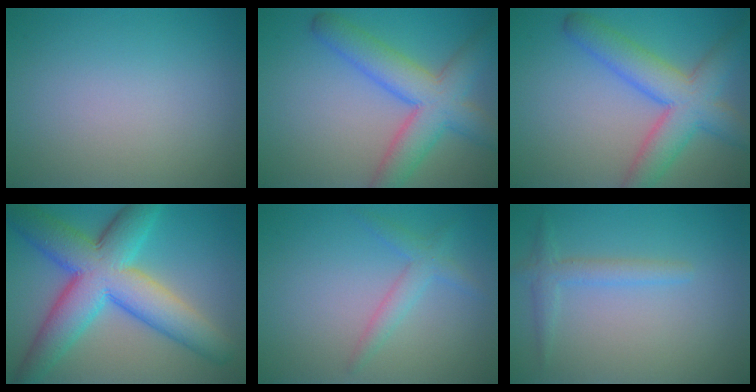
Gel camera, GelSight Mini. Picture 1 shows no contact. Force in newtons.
{"total": 7.0, "press": 7.0, "slide": 0.3}
{"total": 7.0, "press": 7.0, "slide": 0.3}
{"total": 10.9, "press": 10.9, "slide": 0.2}
{"total": 2.1, "press": 2.1, "slide": 0.0}
{"total": 1.9, "press": 1.9, "slide": 0.1}